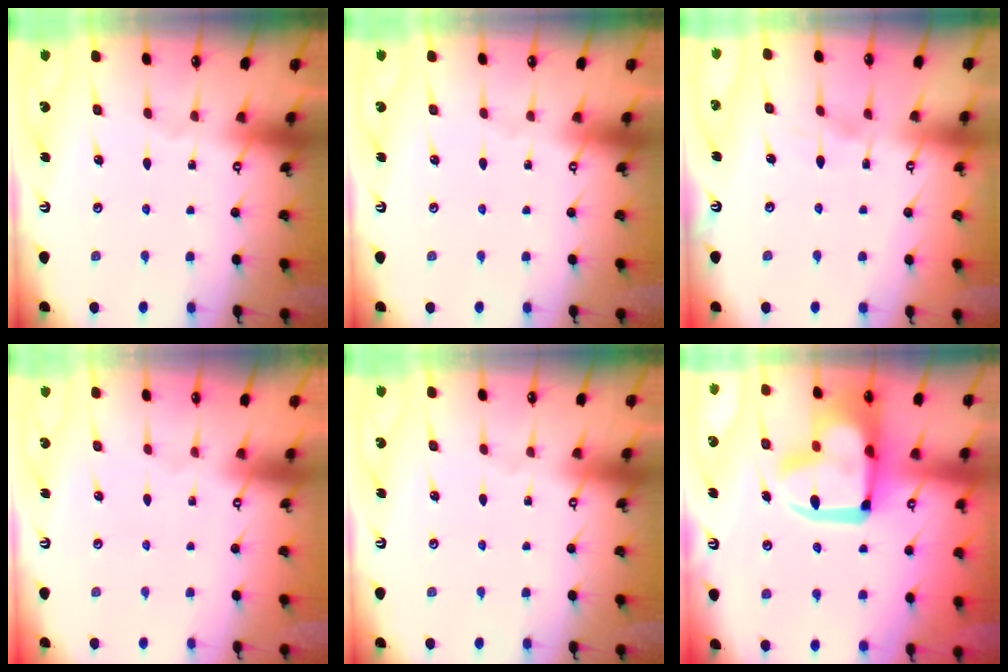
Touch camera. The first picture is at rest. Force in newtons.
{"total": 0.0}
{"total": 3.2, "press": 3.2, "slide": 0.4}
{"total": 1.5, "press": 1.4, "slide": 0.6}
{"total": 0.0}
{"total": 21.1, "press": 21.0, "slide": 2.2}